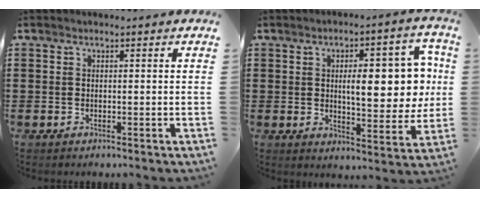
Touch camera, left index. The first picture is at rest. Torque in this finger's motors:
{"motor_torque": [2.14, 0.00, 0.74, 0.21]}